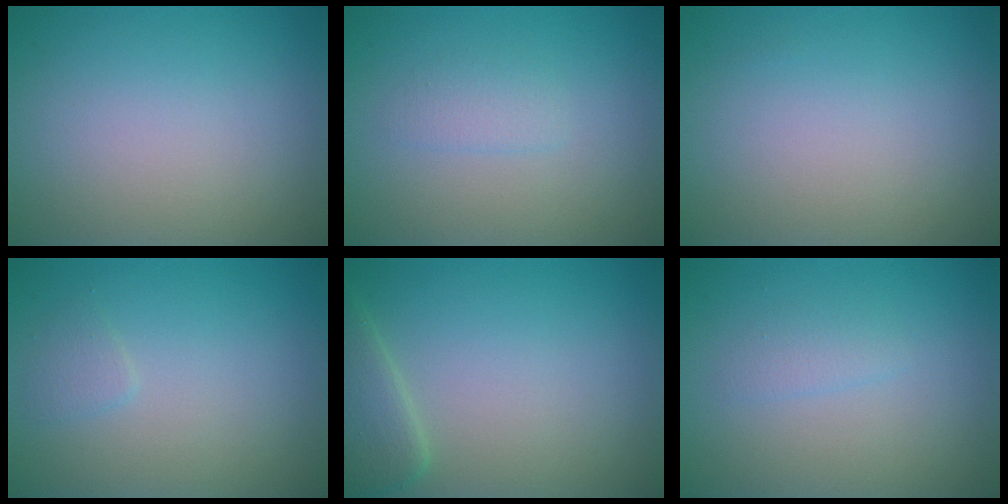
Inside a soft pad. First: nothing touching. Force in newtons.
{"total": 1.3, "press": 1.3, "slide": 0.1}
{"total": 0.0}
{"total": 0.9, "press": 0.9, "slide": 0.1}
{"total": 2.8, "press": 2.8, "slide": 0.2}
{"total": 1.1, "press": 1.1, "slide": 0.1}